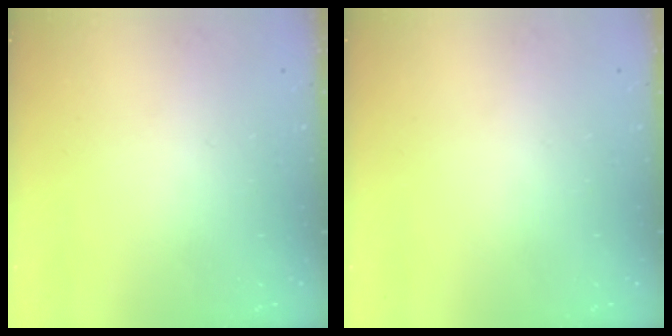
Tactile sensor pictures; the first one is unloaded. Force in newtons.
{"total": 0.0}